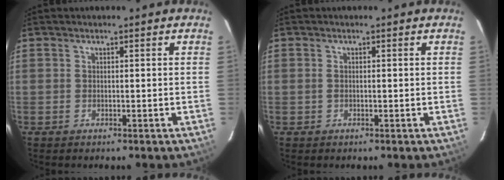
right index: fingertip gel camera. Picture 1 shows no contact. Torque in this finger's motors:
{"motor_torque": [-0.11, 0.16, -0.03, 0.00]}